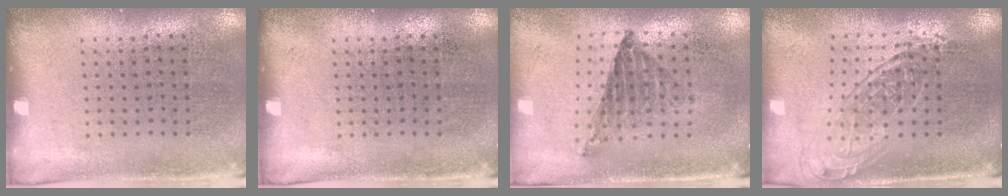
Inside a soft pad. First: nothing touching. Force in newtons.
{"total": 0.0}
{"total": 0.9, "press": 0.9, "slide": 0.1}
{"total": 1.8, "press": 1.4, "slide": 1.1}